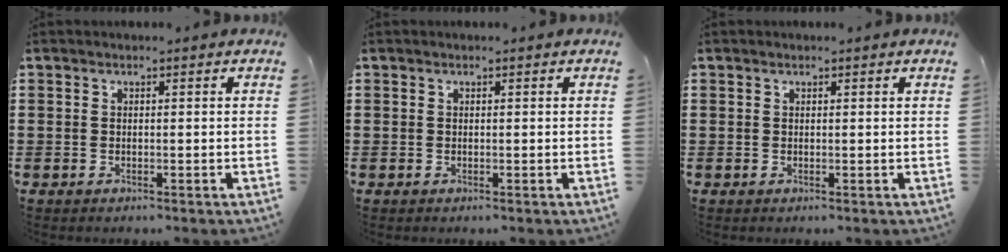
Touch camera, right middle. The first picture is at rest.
{"total": 0.0}
{"total": 0.0}